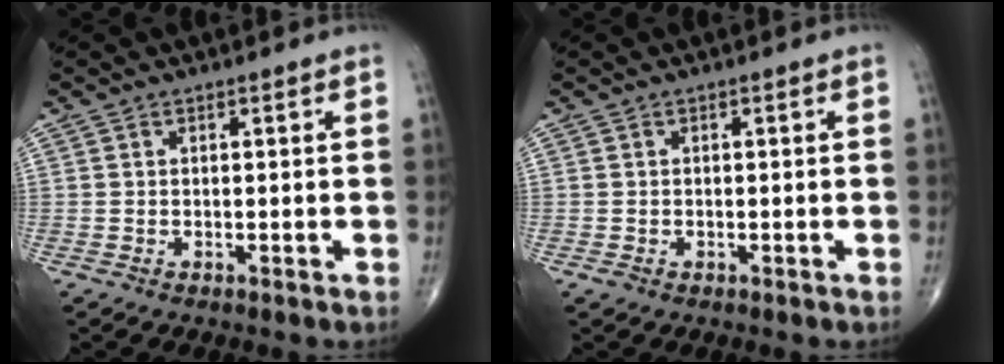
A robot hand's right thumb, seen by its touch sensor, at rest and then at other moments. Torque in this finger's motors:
{"motor_torque": [0.31, -0.06, -0.14, -0.05, 0.03]}